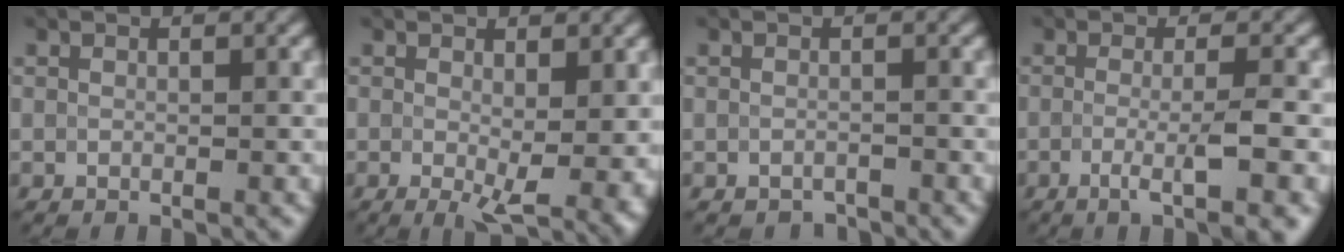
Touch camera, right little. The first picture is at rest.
{"total": 4.6, "force": [-0.2, 1.5, 4.3], "torque": [-0.061, -0.014, -0.004]}
{"total": 0.9, "force": [-0.8, 0.3, 0.0], "torque": [-0.001, -0.003, -0.014]}
{"total": 4.8, "force": [-1.5, 0.9, 4.5], "torque": [-0.071, -0.007, -0.026]}